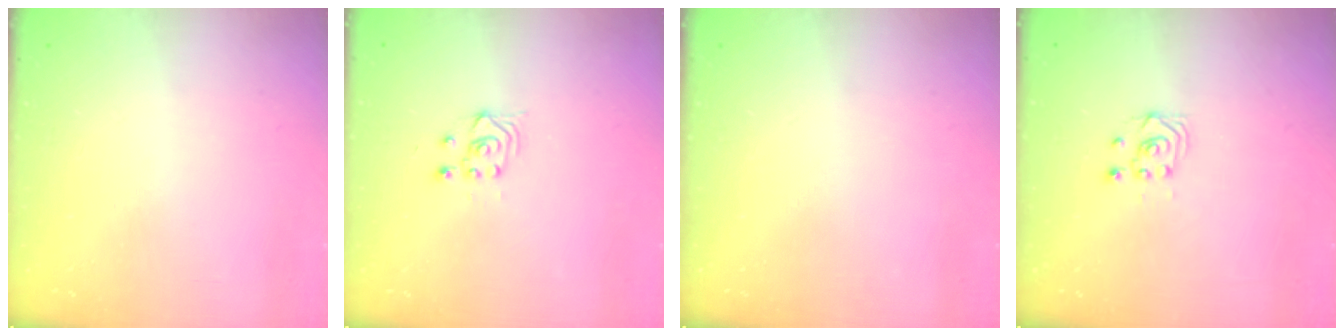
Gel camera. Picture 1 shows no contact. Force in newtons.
{"total": 3.3, "press": 3.0, "slide": 1.4}
{"total": 0.0}
{"total": 3.0, "press": 2.8, "slide": 1.1}